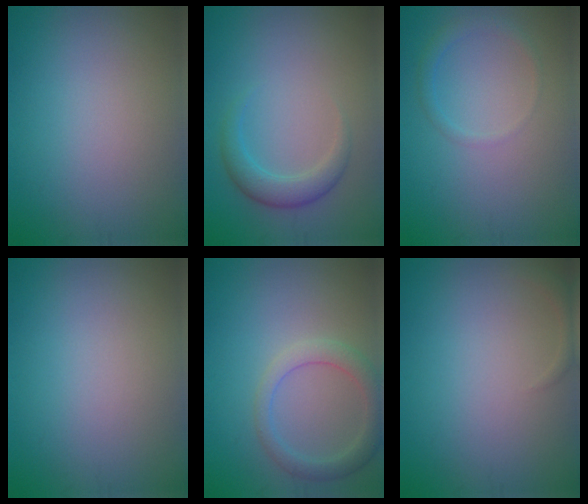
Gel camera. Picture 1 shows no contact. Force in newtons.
{"total": 2.5, "press": 2.5, "slide": 0.0}
{"total": 1.3, "press": 1.3, "slide": 0.0}
{"total": 0.0}
{"total": 3.0, "press": 2.9, "slide": 0.3}
{"total": 1.0, "press": 1.0, "slide": 0.1}